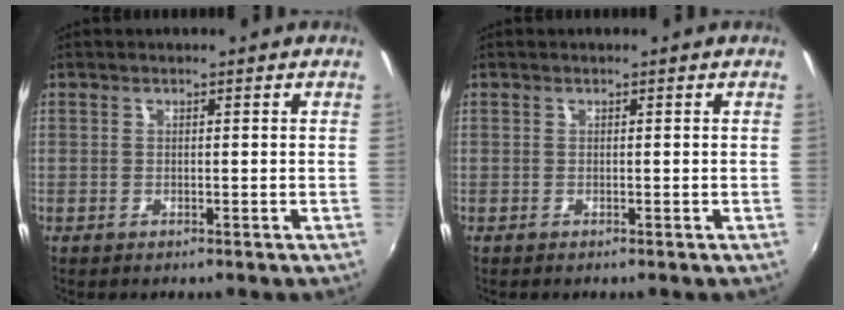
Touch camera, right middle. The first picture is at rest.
{"total": 0.0}